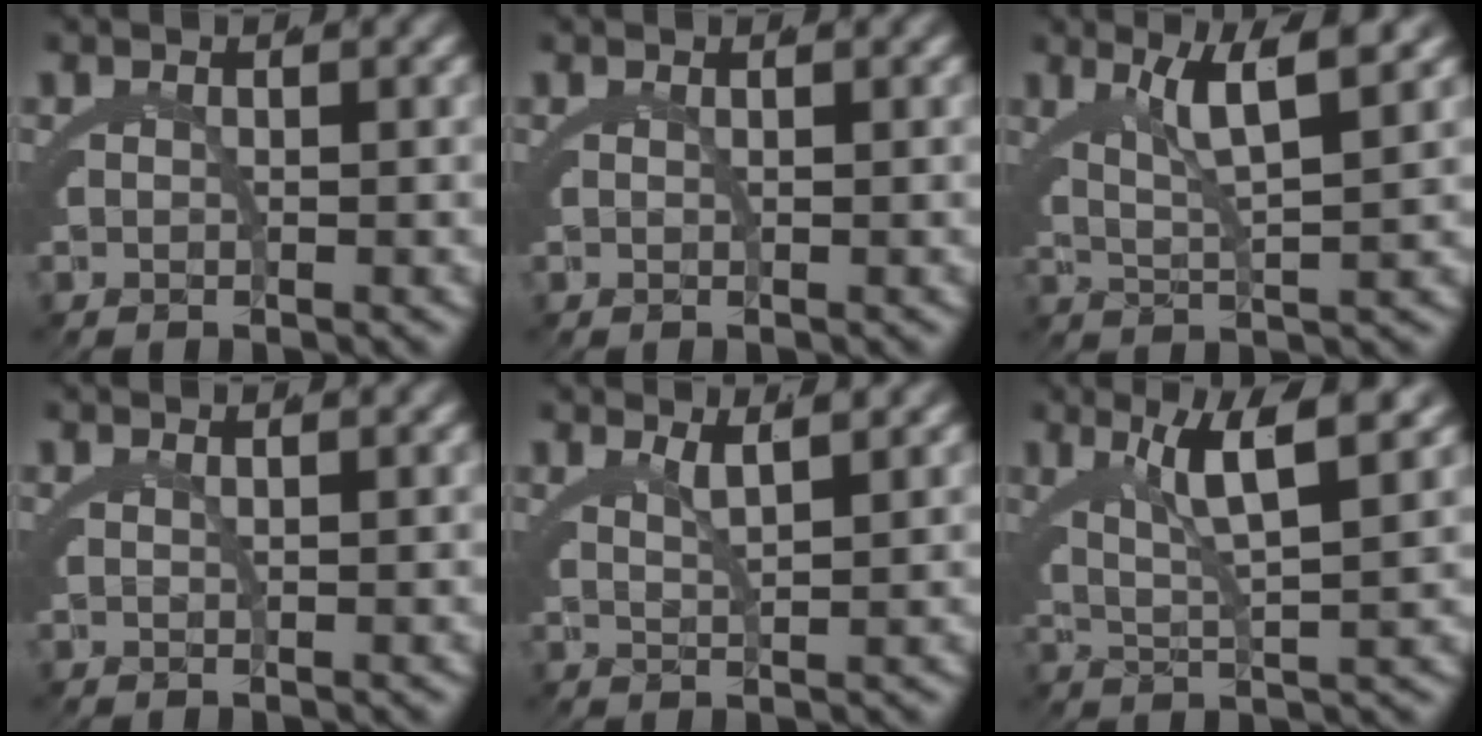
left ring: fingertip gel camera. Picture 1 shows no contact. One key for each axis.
{"total": 0.5, "fx": 0.3, "fy": -0.4, "fz": 0.2, "tx": -0.004, "ty": -0.002, "tz": 0.008}
{"total": 4.4, "fx": 2.5, "fy": 0.2, "fz": 3.6, "tx": -0.058, "ty": 0.004, "tz": 0.044}
{"total": 1.2, "fx": 0.6, "fy": -0.9, "fz": 0.2, "tx": -0.001, "ty": 0.000, "tz": 0.016}
{"total": 2.3, "fx": 1.7, "fy": -0.9, "fz": 1.2, "tx": -0.020, "ty": -0.006, "tz": 0.039}
{"total": 5.0, "fx": 2.6, "fy": 0.3, "fz": 4.2, "tx": -0.072, "ty": 0.002, "tz": 0.047}